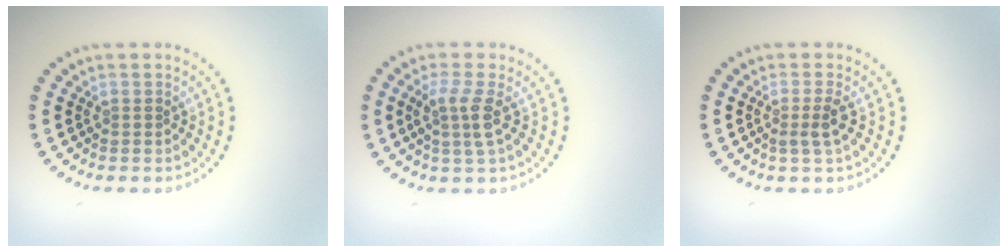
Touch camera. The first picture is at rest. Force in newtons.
{"total": 2.6, "press": 2.0, "slide": 1.6}
{"total": 1.7, "press": 1.3, "slide": 1.1}